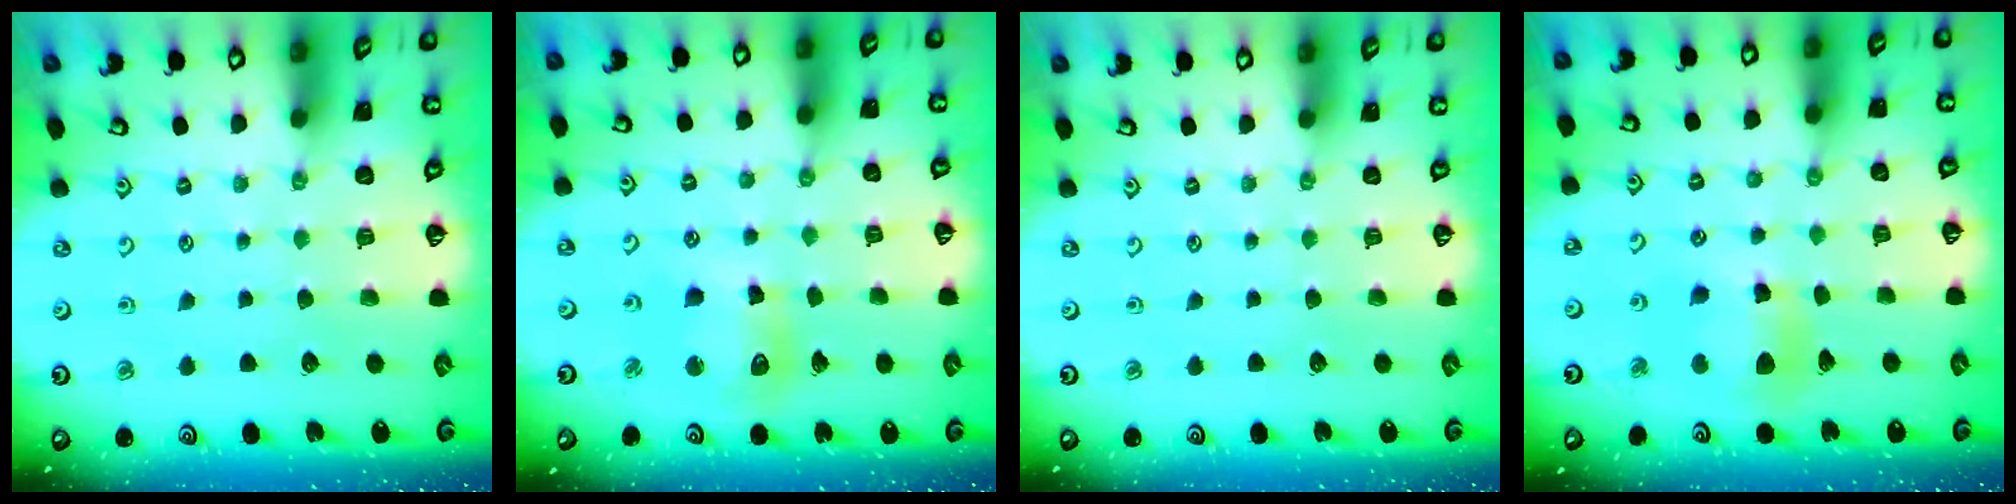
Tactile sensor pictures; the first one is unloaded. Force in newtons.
{"total": 11.2, "press": 11.0, "slide": 1.8}
{"total": 0.0}
{"total": 10.5, "press": 10.4, "slide": 1.4}